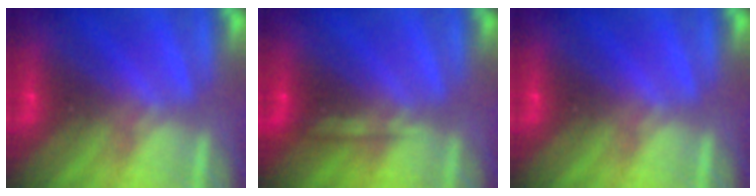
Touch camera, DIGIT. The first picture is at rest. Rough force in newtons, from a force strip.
{"total": 2.2}
{"total": 0.0}